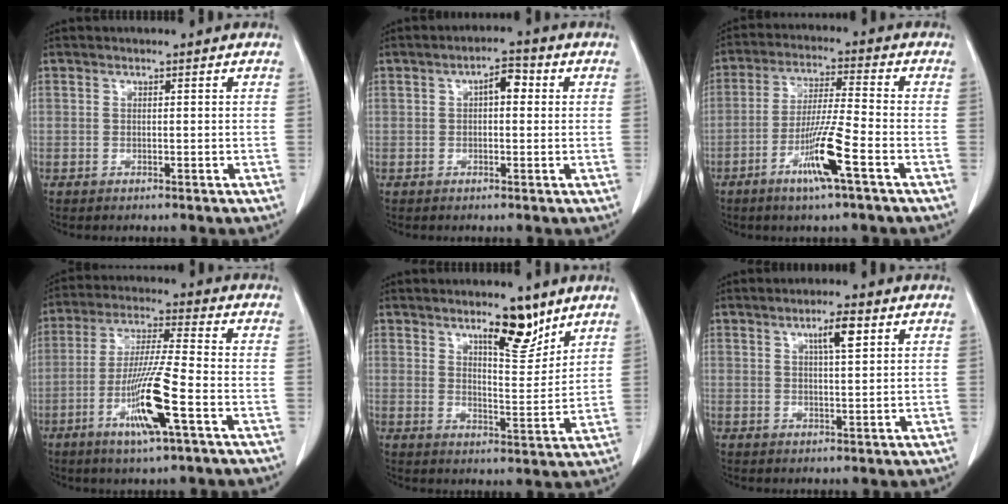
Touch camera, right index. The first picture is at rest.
{"total": 3.6, "force": [0.7, 1.6, 3.1], "torque": [-0.048, 0.017, 0.007]}
{"total": 9.7, "force": [-4.5, -0.4, 8.6], "torque": [-0.164, -0.010, -0.086]}
{"total": 11.9, "force": [-4.5, -0.1, 11.0], "torque": [-0.214, -0.014, -0.086]}
{"total": 7.7, "force": [5.4, 1.9, 5.1], "torque": [-0.081, -0.007, 0.088]}
{"total": 4.1, "force": [1.9, 0.5, 3.6], "torque": [-0.062, 0.001, 0.032]}